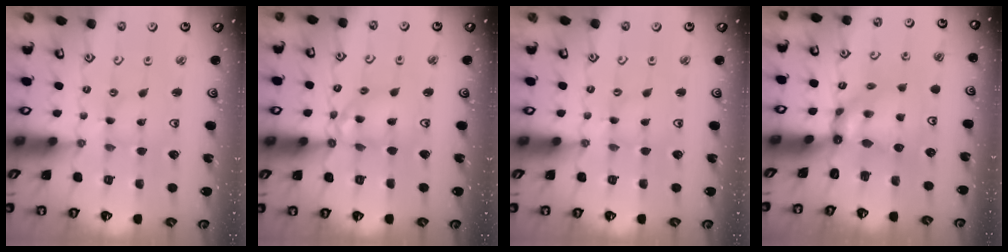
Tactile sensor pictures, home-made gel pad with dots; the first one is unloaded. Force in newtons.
{"total": 10.3, "press": 10.3, "slide": 1.0}
{"total": 0.0}
{"total": 7.3, "press": 7.3, "slide": 0.4}